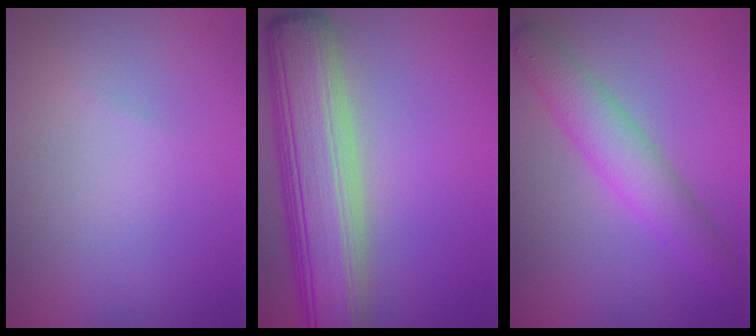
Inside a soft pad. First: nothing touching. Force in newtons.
{"total": 9.7, "press": 9.7, "slide": 0.6}
{"total": 4.1, "press": 4.1, "slide": 0.1}